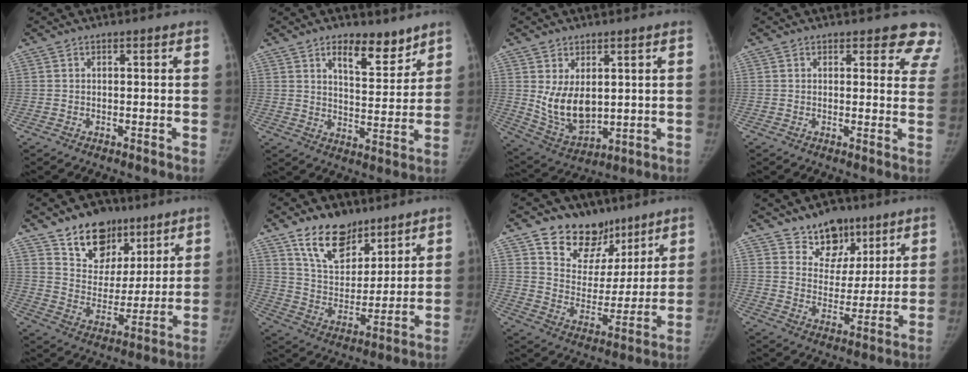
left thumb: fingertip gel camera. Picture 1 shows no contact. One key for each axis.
{"total": 9.2, "fx": 6.4, "fy": 3.9, "fz": 5.3, "tx": -0.055, "ty": -0.048, "tz": 0.104}
{"total": 9.9, "fx": 1.5, "fy": 6.4, "fz": 7.4, "tx": -0.111, "ty": -0.023, "tz": 0.053}
{"total": 7.9, "fx": 6.9, "fy": 3.4, "fz": 1.8, "tx": 0.037, "ty": -0.031, "tz": 0.045}
{"total": 14.1, "fx": 9.2, "fy": 9.5, "fz": 4.8, "tx": -0.027, "ty": -0.053, "tz": 0.162}
{"total": 13.4, "fx": 9.2, "fy": 7.8, "fz": 5.9, "tx": -0.063, "ty": -0.058, "tz": 0.171}
{"total": 14.4, "fx": 9.8, "fy": 9.7, "fz": 4.2, "tx": -0.008, "ty": -0.055, "tz": 0.172}
{"total": 9.9, "fx": 7.0, "fy": 6.6, "fz": 2.5, "tx": 0.007, "ty": -0.047, "tz": 0.122}